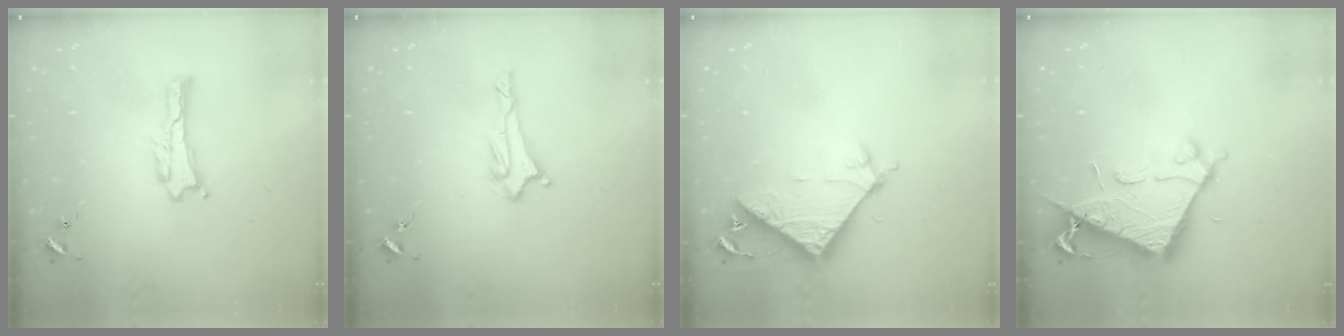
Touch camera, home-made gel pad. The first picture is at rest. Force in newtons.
{"total": 1.7, "press": 1.6, "slide": 0.6}
{"total": 8.7, "press": 8.7, "slide": 0.4}
{"total": 6.5, "press": 6.5, "slide": 0.7}